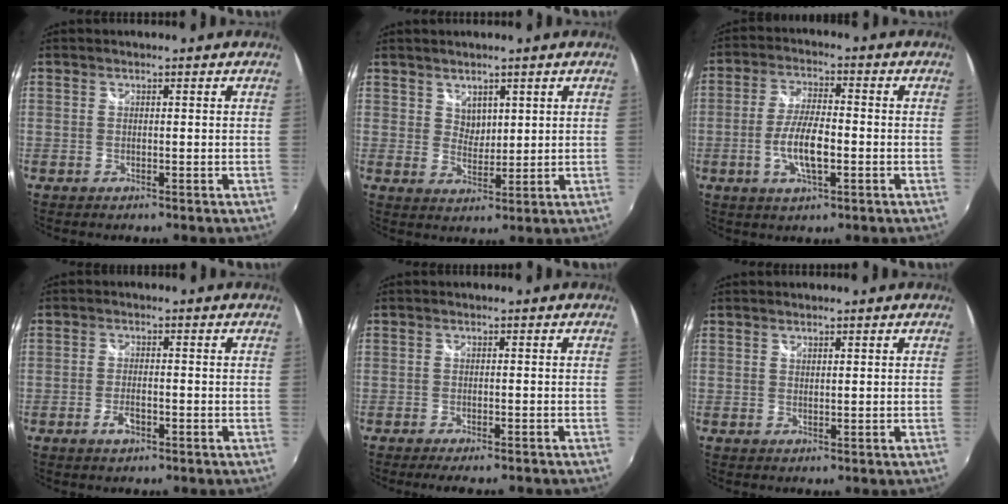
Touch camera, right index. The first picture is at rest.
{"total": 3.2, "force": [2.1, 2.3, 0.9], "torque": [-0.007, -0.001, 0.039]}
{"total": 8.3, "force": [-2.2, 2.6, 7.5], "torque": [-0.151, -0.002, -0.043]}
{"total": 3.2, "force": [-1.6, 1.4, 2.4], "torque": [-0.052, -0.003, -0.029]}
{"total": 4.9, "force": [-4.2, 0.8, 2.4], "torque": [-0.050, -0.020, -0.066]}
{"total": 0.8, "force": [0.7, 0.2, 0.1], "torque": [0.000, -0.001, 0.013]}